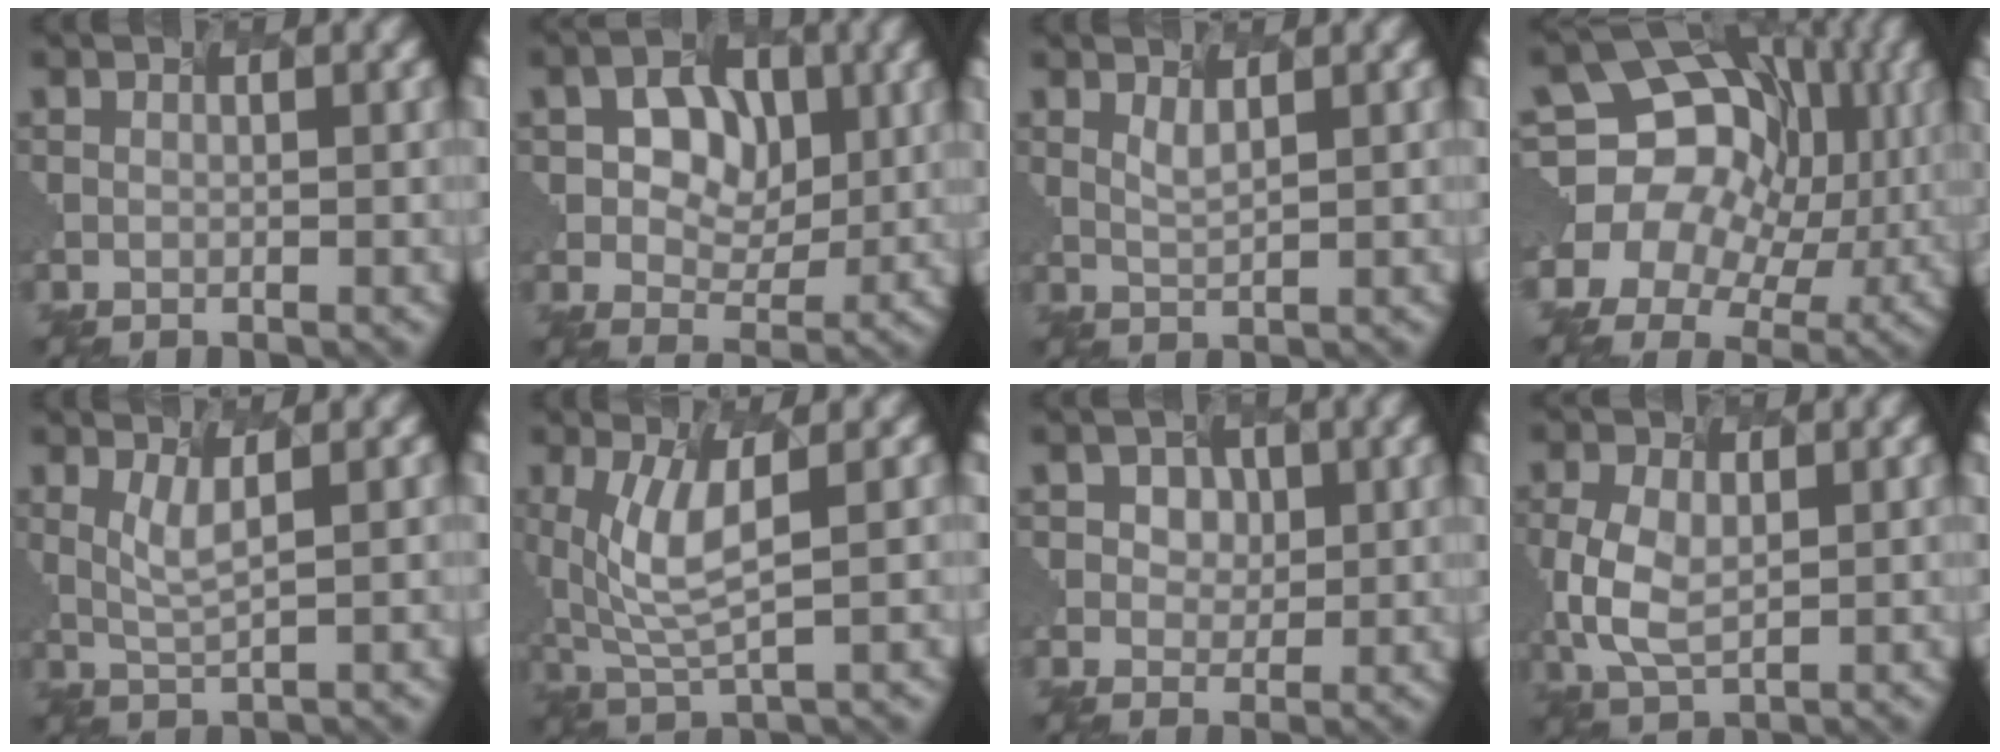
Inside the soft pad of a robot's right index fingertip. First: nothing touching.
{"total": 4.1, "force": [0.2, 3.2, 2.7], "torque": [-0.048, -0.002, 0.007]}
{"total": 0.6, "force": [0.2, -0.1, 0.5], "torque": [-0.023, -0.006, 0.020]}
{"total": 13.9, "force": [1.4, 11.6, 7.5], "torque": [-0.126, 0.026, 0.018]}
{"total": 1.7, "force": [0.1, 0.0, 1.7], "torque": [-0.049, -0.006, 0.022]}
{"total": 4.7, "force": [0.3, 1.2, 4.5], "torque": [-0.116, -0.009, 0.024]}
{"total": 1.6, "force": [0.2, 1.5, 0.5], "torque": [-0.011, 0.004, 0.008]}
{"total": 4.1, "force": [-1.2, 2.4, 3.1], "torque": [-0.089, -0.005, -0.007]}